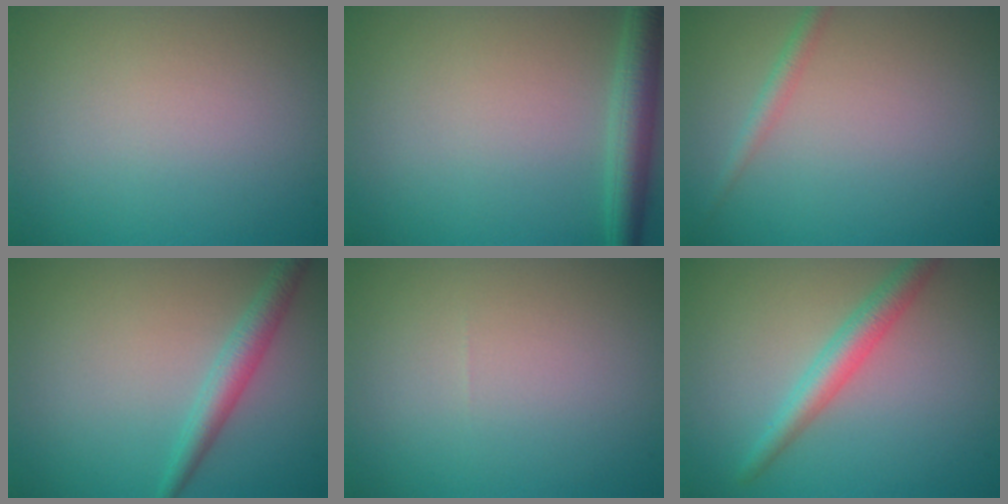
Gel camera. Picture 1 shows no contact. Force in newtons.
{"total": 3.5, "press": 3.5, "slide": 0.1}
{"total": 1.4, "press": 1.4, "slide": 0.0}
{"total": 2.5, "press": 2.5, "slide": 0.1}
{"total": 0.0}
{"total": 3.1, "press": 3.1, "slide": 0.1}